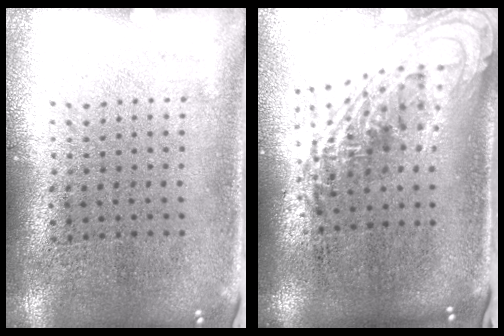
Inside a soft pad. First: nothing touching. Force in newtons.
{"total": 2.2, "press": 1.6, "slide": 1.5}